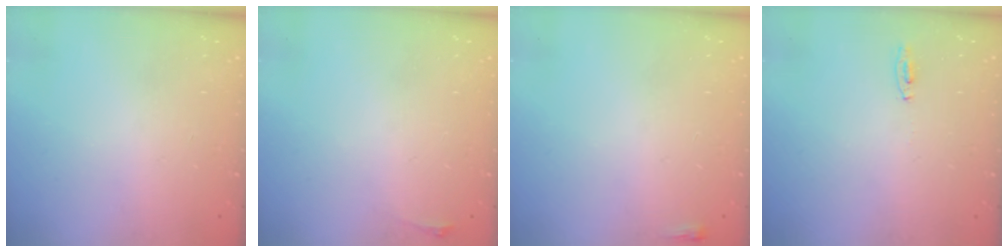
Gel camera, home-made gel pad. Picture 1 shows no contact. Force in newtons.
{"total": 2.8, "press": 2.1, "slide": 1.9}
{"total": 2.0, "press": 2.0, "slide": 0.5}
{"total": 15.9, "press": 4.3, "slide": 15.3}